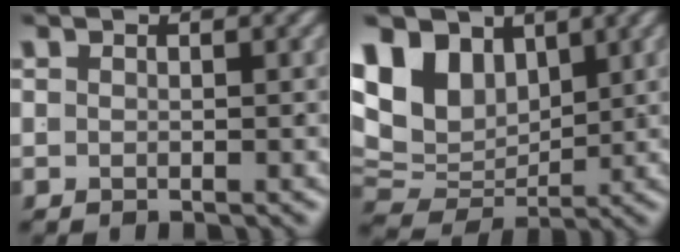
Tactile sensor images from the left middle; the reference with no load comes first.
{"total": 11.0, "force": [1.9, 8.7, 6.6], "torque": [-0.135, -0.030, 0.044]}